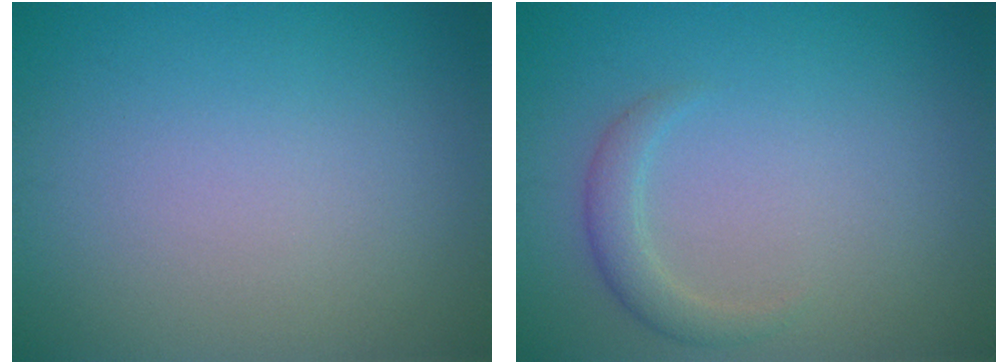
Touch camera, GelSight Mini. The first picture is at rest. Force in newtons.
{"total": 1.8, "press": 1.8, "slide": 0.1}